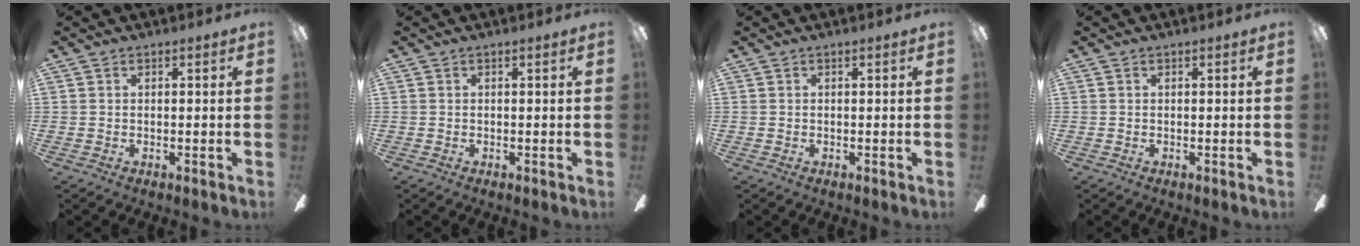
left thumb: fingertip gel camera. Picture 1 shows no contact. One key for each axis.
{"total": 0.0}
{"total": 0.0}
{"total": 0.0}